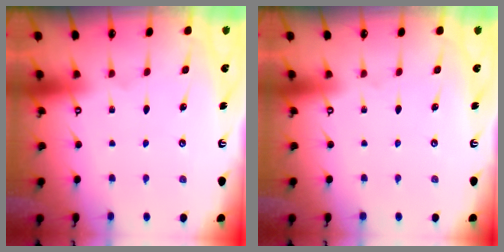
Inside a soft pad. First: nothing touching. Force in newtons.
{"total": 0.0}